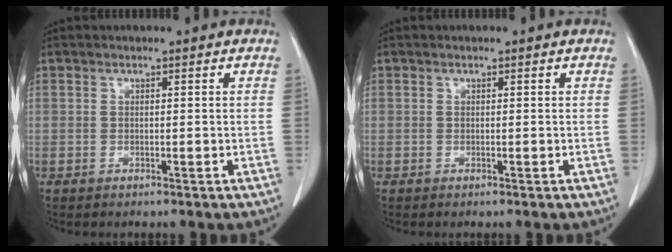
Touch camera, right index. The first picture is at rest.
{"total": 0.0}